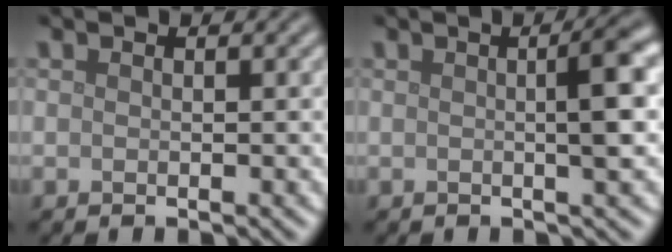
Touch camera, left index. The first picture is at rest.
{"total": 3.9, "force": [0.3, 0.7, 3.8], "torque": [-0.048, 0.009, 0.000]}